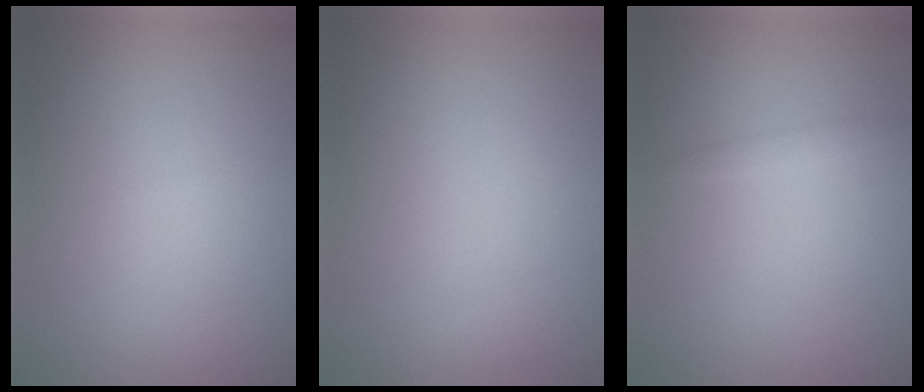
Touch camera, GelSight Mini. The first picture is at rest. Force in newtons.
{"total": 0.6, "press": 0.6, "slide": 0.0}
{"total": 0.9, "press": 0.9, "slide": 0.0}